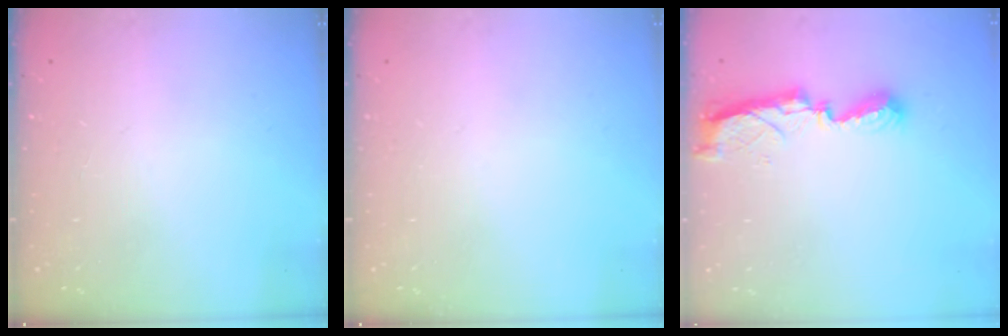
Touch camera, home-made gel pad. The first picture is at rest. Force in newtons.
{"total": 0.0}
{"total": 8.8, "press": 8.7, "slide": 0.4}